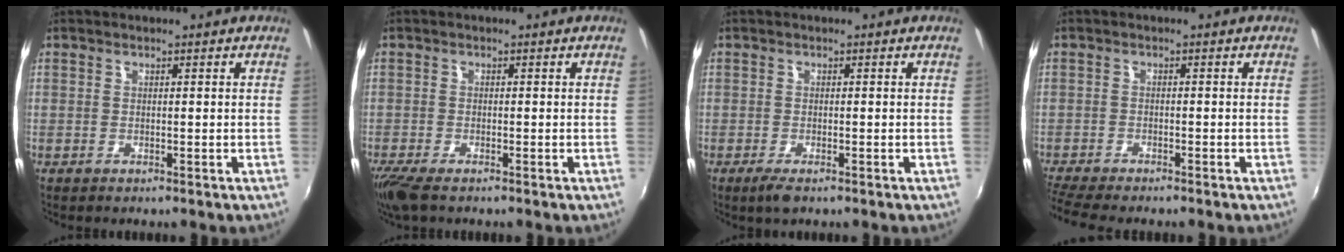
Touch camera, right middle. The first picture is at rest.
{"total": 4.7, "force": [-3.5, 0.9, 3.0], "torque": [-0.071, -0.020, -0.067]}
{"total": 2.4, "force": [-1.5, 0.6, 1.8], "torque": [-0.037, -0.008, -0.027]}
{"total": 6.8, "force": [-6.1, 0.7, 2.9], "torque": [-0.083, -0.029, -0.108]}